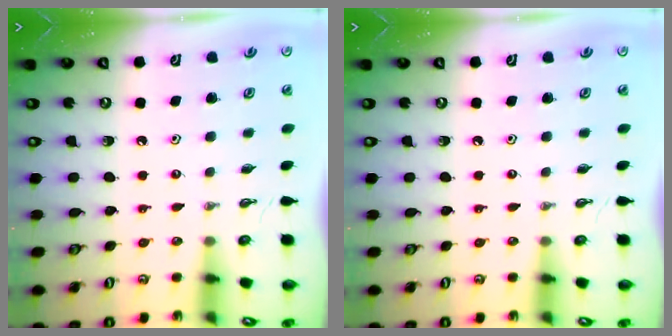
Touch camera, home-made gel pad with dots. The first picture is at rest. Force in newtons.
{"total": 0.0}